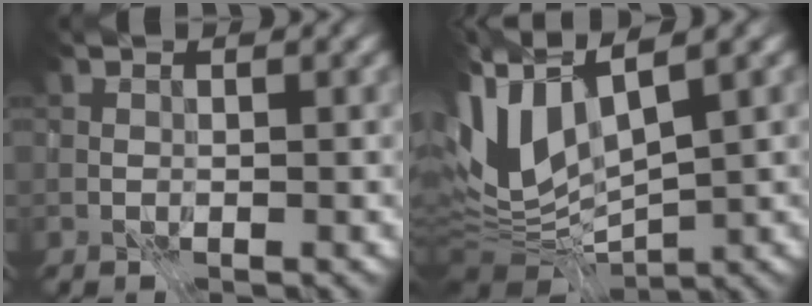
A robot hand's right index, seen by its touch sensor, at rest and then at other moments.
{"total": 9.3, "force": [0.4, 4.2, 8.3], "torque": [-0.186, 0.001, 0.006]}